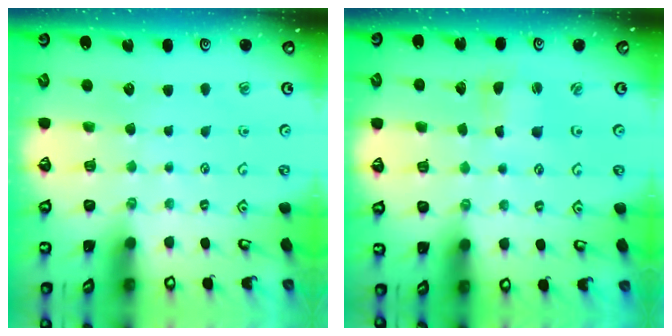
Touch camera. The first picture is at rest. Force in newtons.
{"total": 1.7, "press": 1.6, "slide": 0.4}